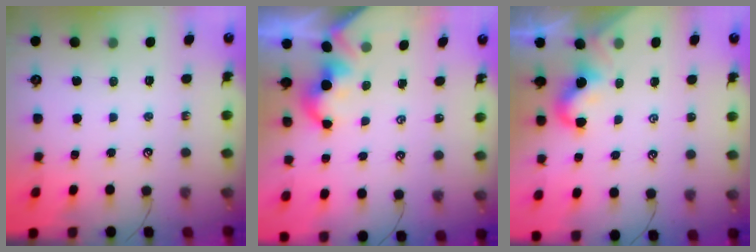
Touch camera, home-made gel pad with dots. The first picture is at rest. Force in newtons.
{"total": 2.0, "press": 1.9, "slide": 0.4}
{"total": 0.5, "press": 0.4, "slide": 0.3}